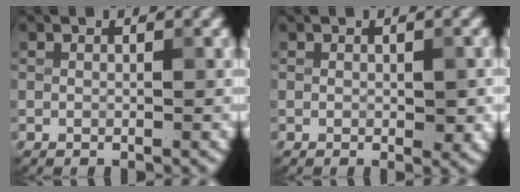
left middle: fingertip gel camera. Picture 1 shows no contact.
{"total": 1.6, "force": [-0.2, 0.8, 1.4], "torque": [-0.018, -0.004, -0.001]}